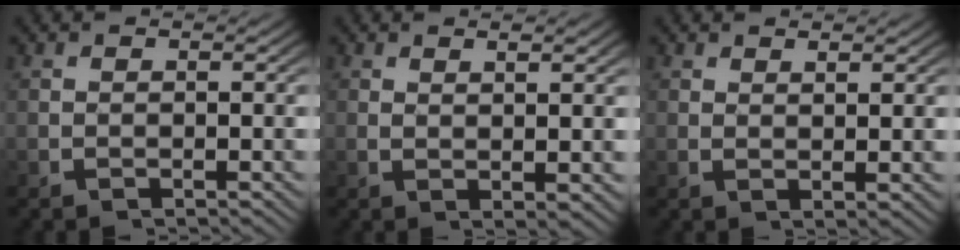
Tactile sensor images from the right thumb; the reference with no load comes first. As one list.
[{"total": 2.4, "force": [0.9, 0.1, 2.2], "torque": [-0.038, -0.007, 0.024]}, {"total": 1.6, "force": [1.2, 0.0, 1.1], "torque": [-0.018, -0.006, 0.028]}]